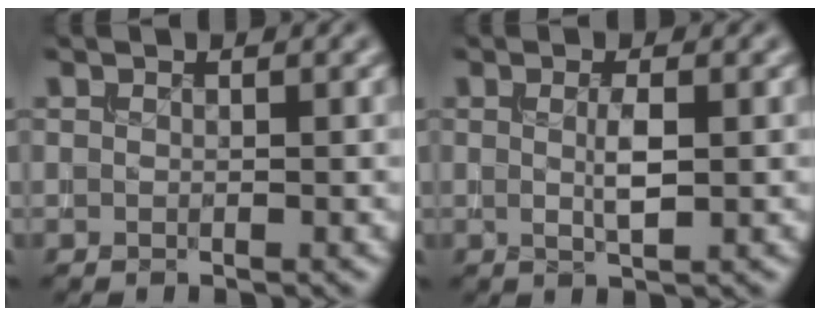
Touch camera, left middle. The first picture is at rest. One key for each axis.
{"total": 1.8, "fx": 0.0, "fy": 0.2, "fz": 1.8, "tx": -0.036, "ty": 0.002, "tz": 0.002}